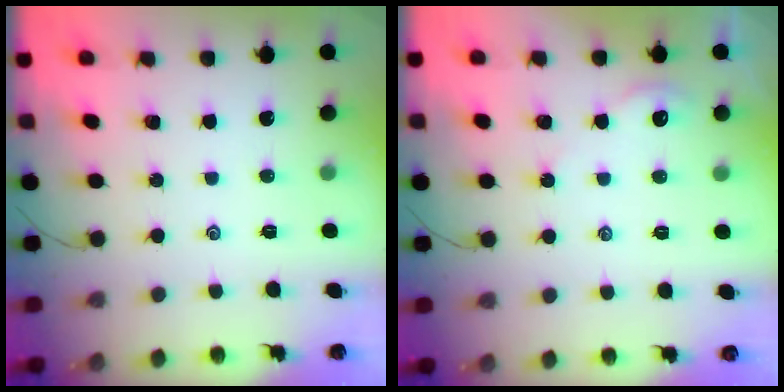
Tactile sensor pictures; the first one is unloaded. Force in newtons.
{"total": 2.8, "press": 2.7, "slide": 0.4}